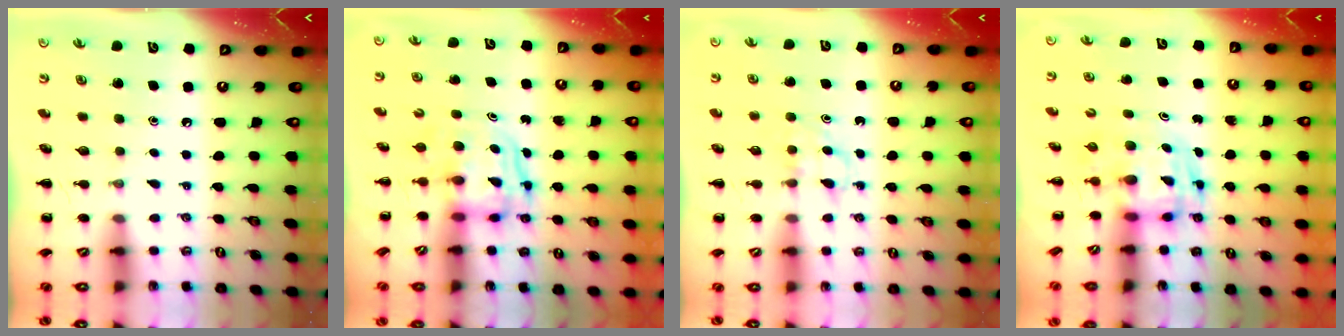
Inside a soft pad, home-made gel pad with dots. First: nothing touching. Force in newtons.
{"total": 3.8, "press": 3.8, "slide": 0.4}
{"total": 3.4, "press": 3.2, "slide": 1.1}
{"total": 3.4, "press": 3.3, "slide": 0.6}